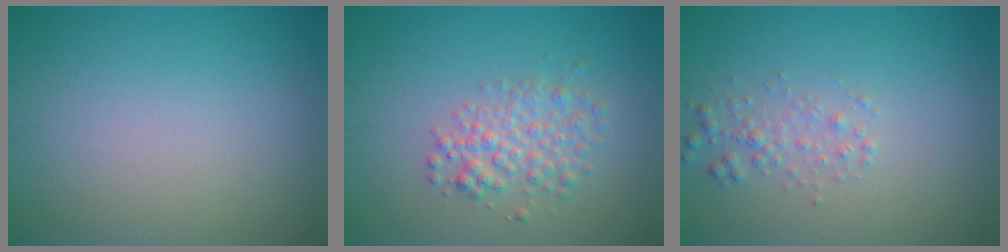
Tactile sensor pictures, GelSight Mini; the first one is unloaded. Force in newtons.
{"total": 3.1, "press": 3.1, "slide": 0.1}
{"total": 1.6, "press": 1.6, "slide": 0.0}